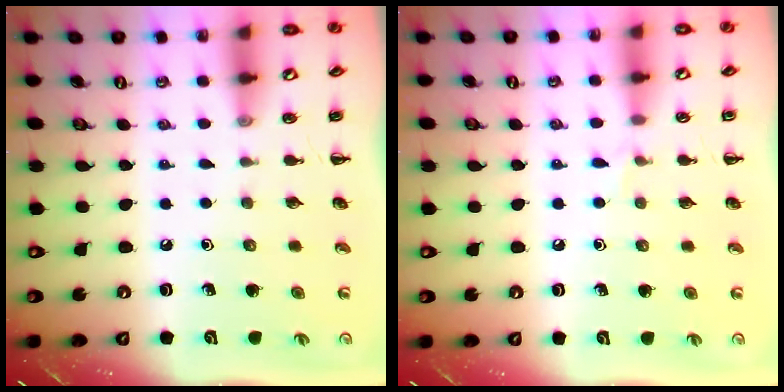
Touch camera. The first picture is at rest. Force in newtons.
{"total": 4.0, "press": 3.7, "slide": 1.4}